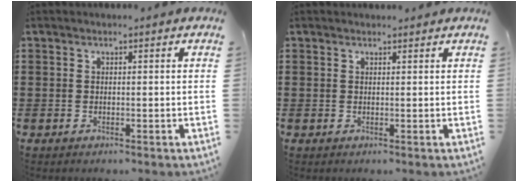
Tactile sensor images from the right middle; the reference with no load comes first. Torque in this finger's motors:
{"motor_torque": [-0.03, 0.01, 0.01, -0.01]}